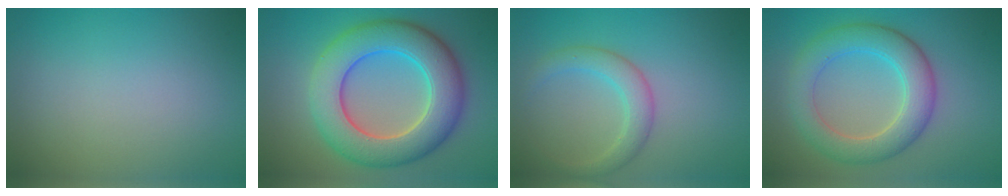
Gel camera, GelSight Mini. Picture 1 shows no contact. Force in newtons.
{"total": 9.7, "press": 9.7, "slide": 0.1}
{"total": 2.8, "press": 2.8, "slide": 0.2}
{"total": 5.8, "press": 5.8, "slide": 0.2}